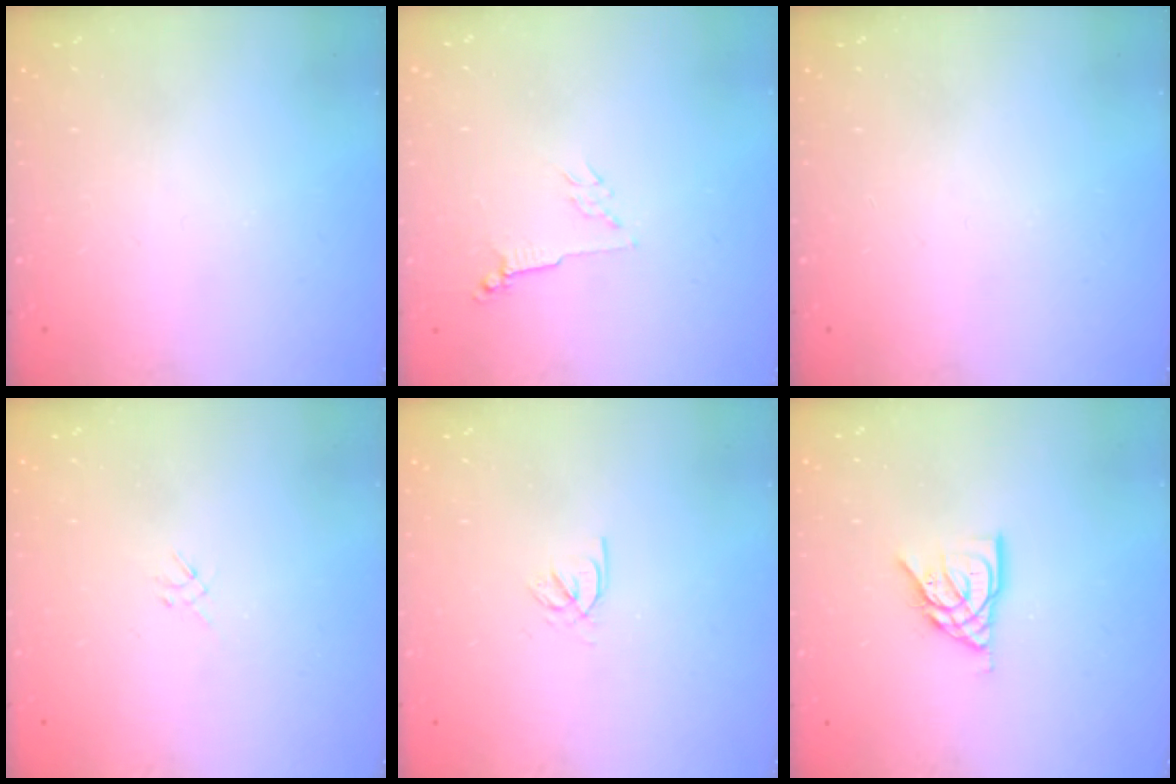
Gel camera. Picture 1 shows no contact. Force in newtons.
{"total": 2.8, "press": 2.7, "slide": 0.6}
{"total": 0.0}
{"total": 1.3, "press": 1.2, "slide": 0.5}
{"total": 2.3, "press": 2.2, "slide": 0.3}
{"total": 9.2, "press": 9.2, "slide": 0.4}